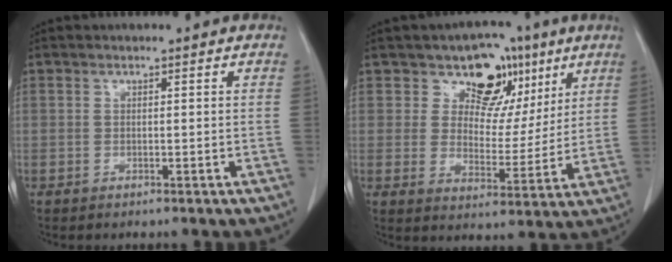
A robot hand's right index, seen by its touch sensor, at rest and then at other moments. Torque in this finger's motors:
{"motor_torque": [0.24, 0.23, 0.06, 0.04]}